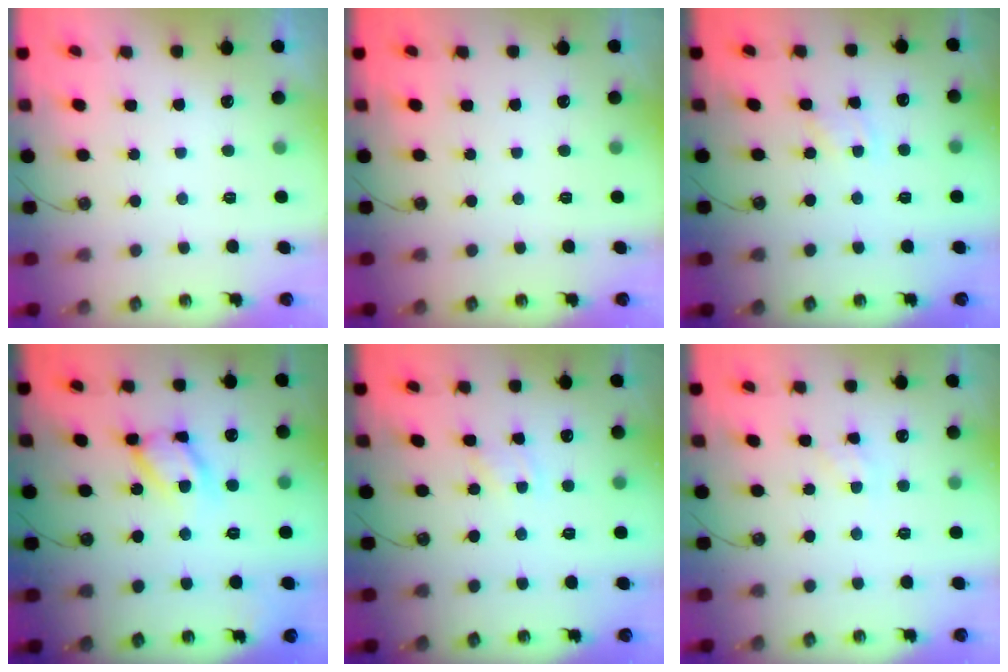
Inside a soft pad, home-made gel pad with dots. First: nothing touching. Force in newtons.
{"total": 0.0}
{"total": 1.7, "press": 1.6, "slide": 0.2}
{"total": 13.7, "press": 13.7, "slide": 1.1}
{"total": 1.7, "press": 1.6, "slide": 0.2}
{"total": 2.2, "press": 2.2, "slide": 0.2}